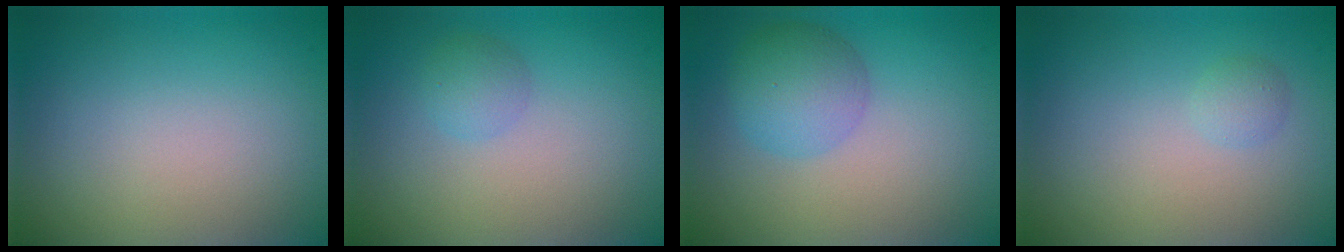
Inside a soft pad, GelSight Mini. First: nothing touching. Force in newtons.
{"total": 1.6, "press": 1.5, "slide": 0.1}
{"total": 3.9, "press": 3.9, "slide": 0.2}
{"total": 0.9, "press": 0.9, "slide": 0.0}